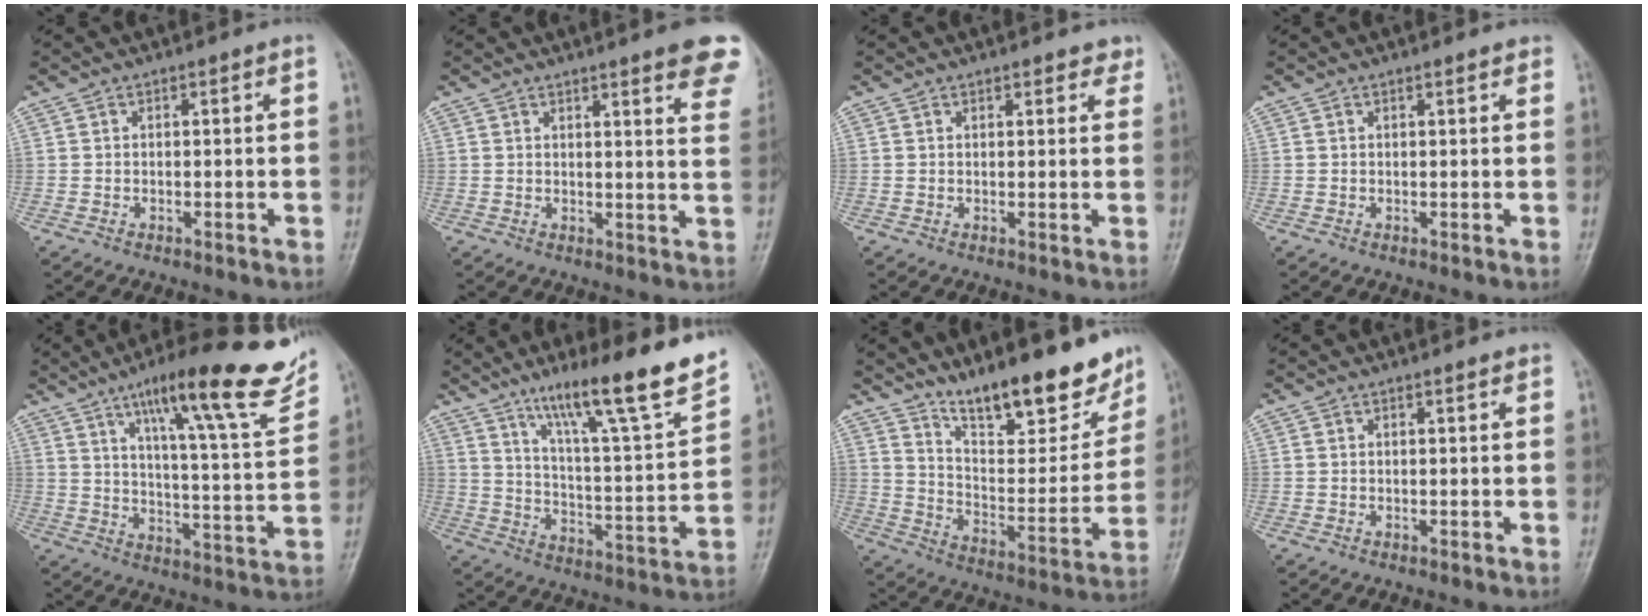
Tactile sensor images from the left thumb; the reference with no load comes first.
{"total": 12.2, "force": [8.3, 2.1, 8.7], "torque": [-0.077, -0.032, 0.081]}
{"total": 2.7, "force": [2.2, 1.3, 1.1], "torque": [0.011, -0.006, 0.021]}
{"total": 1.2, "force": [1.0, 0.3, 0.6], "torque": [-0.004, 0.000, 0.010]}
{"total": 23.0, "force": [14.2, 3.8, 17.7], "torque": [-0.229, -0.050, 0.209]}
{"total": 19.4, "force": [13.6, 1.9, 13.7], "torque": [-0.192, -0.072, 0.221]}
{"total": 19.9, "force": [15.0, 6.1, 11.6], "torque": [-0.128, -0.094, 0.243]}
{"total": 0.9, "force": [0.7, 0.1, 0.5], "torque": [-0.007, -0.001, 0.010]}